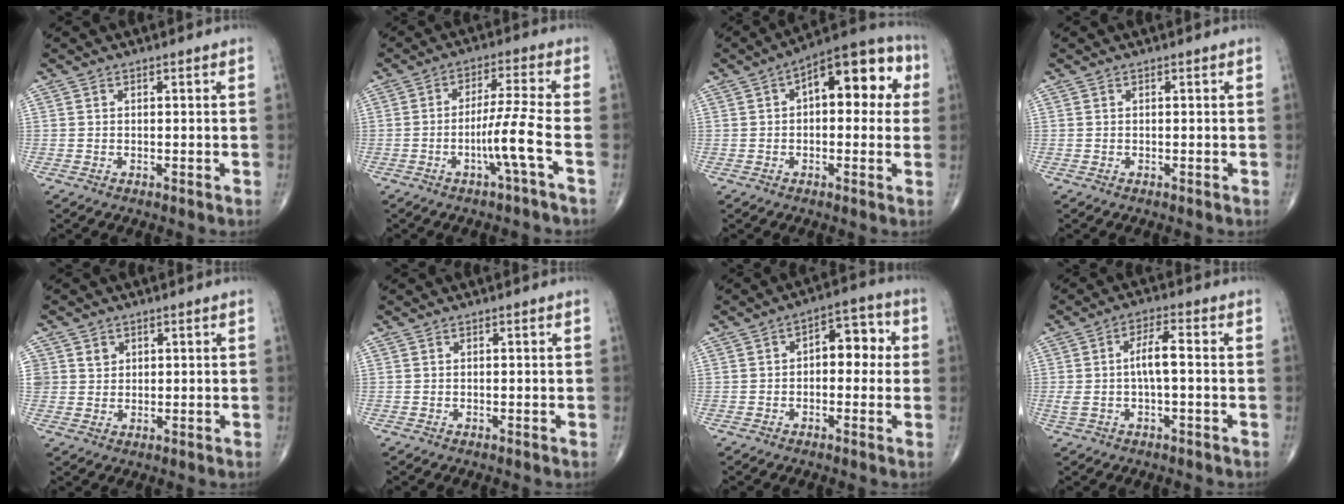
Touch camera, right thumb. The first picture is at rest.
{"total": 7.1, "force": [-2.8, -1.1, 6.5], "torque": [-0.134, 0.017, -0.053]}
{"total": 14.9, "force": [3.2, 7.3, 12.5], "torque": [-0.124, 0.035, 0.034]}
{"total": 0.0}
{"total": 2.9, "force": [1.3, 2.6, 0.4], "torque": [0.011, -0.007, 0.021]}
{"total": 0.0}
{"total": 7.7, "force": [0.6, 4.6, 6.2], "torque": [-0.041, 0.028, -0.003]}
{"total": 5.3, "force": [-0.2, 1.0, 5.2], "torque": [-0.107, 0.015, -0.008]}